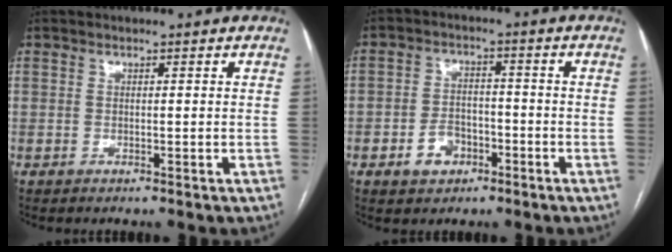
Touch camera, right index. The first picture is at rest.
{"total": 5.3, "force": [-2.6, 3.7, 2.7], "torque": [-0.049, 0.012, -0.040]}